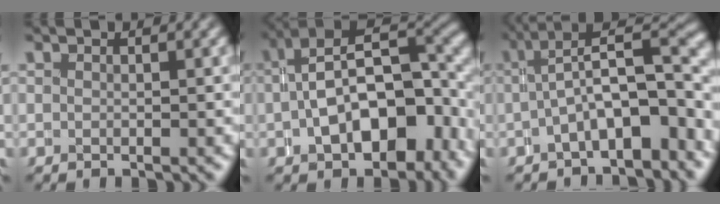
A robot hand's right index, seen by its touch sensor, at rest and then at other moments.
{"total": 11.0, "force": [-0.1, 6.2, 9.0], "torque": [-0.143, -0.004, 0.009]}
{"total": 7.4, "force": [-1.3, 2.8, 6.7], "torque": [-0.083, -0.002, -0.015]}